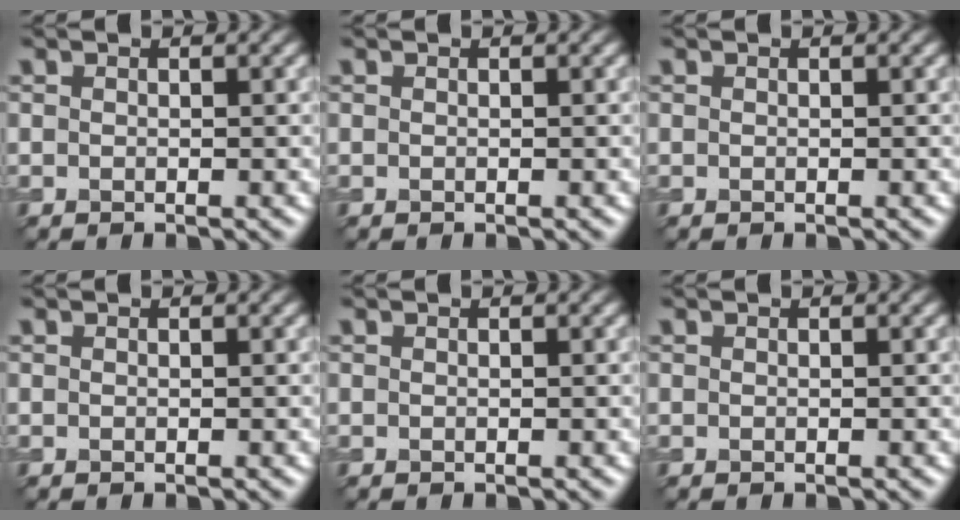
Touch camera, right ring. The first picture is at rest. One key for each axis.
{"total": 0.0}
{"total": 0.0}
{"total": 0.0}
{"total": 0.0}
{"total": 0.0}